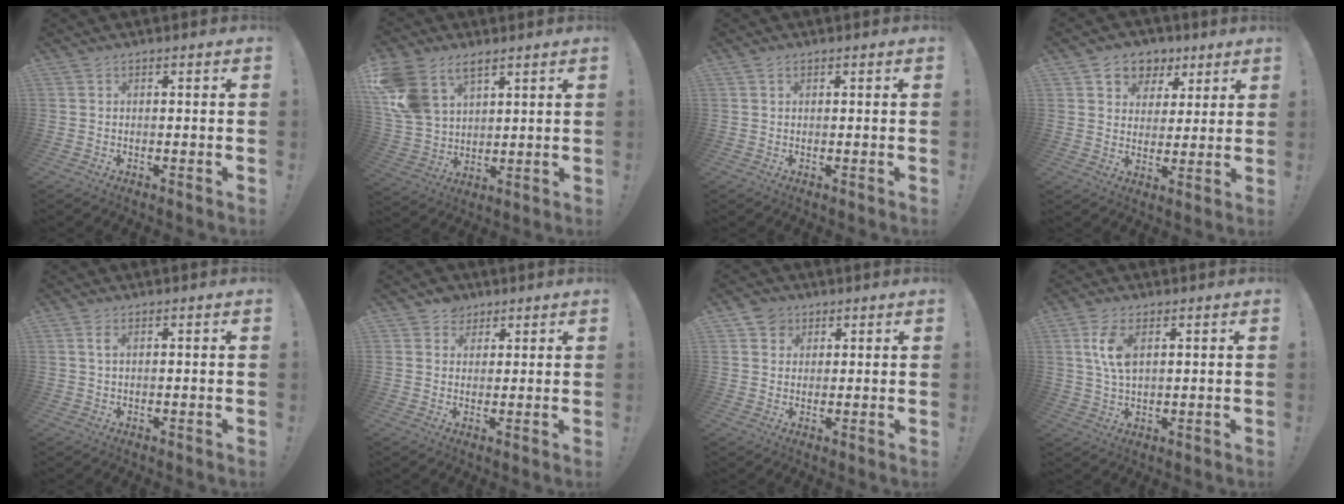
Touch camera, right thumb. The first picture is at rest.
{"total": 13.0, "force": [7.5, 8.3, 6.6], "torque": [-0.148, -0.043, 0.149]}
{"total": 0.6, "force": [0.4, 0.4, 0.3], "torque": [-0.009, 0.002, 0.008]}
{"total": 8.0, "force": [3.9, 6.8, 1.5], "torque": [-0.024, -0.022, 0.079]}
{"total": 1.6, "force": [0.6, 0.4, 1.5], "torque": [-0.028, 0.001, 0.010]}
{"total": 4.5, "force": [2.6, 3.7, 0.2], "torque": [0.002, -0.015, 0.048]}
{"total": 4.8, "force": [3.0, 3.7, 0.4], "torque": [-0.006, -0.018, 0.058]}
{"total": 7.8, "force": [2.7, 3.7, 6.3], "torque": [-0.133, -0.010, 0.043]}